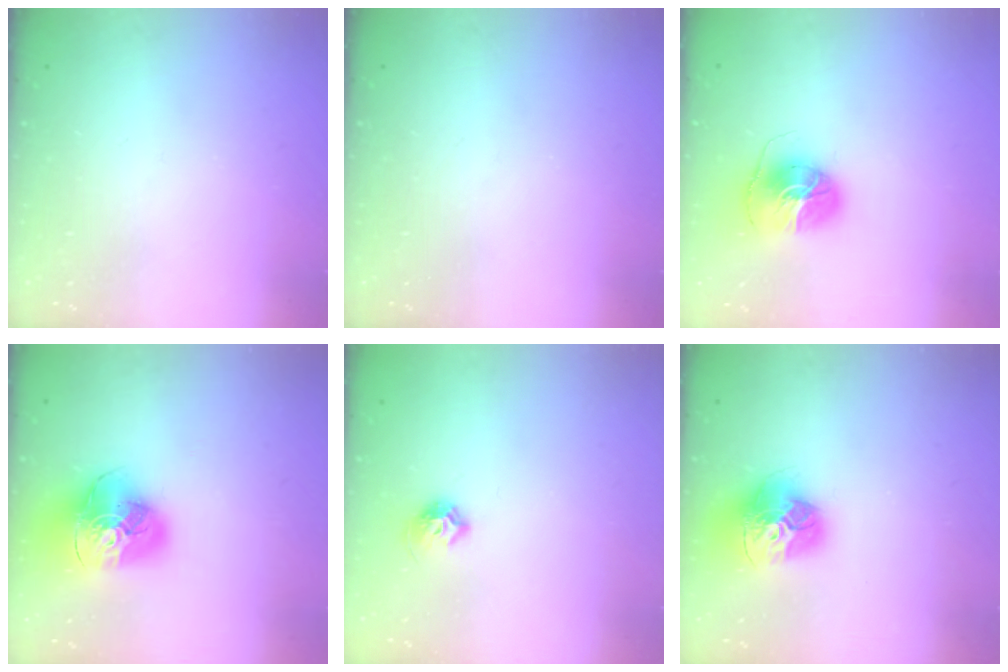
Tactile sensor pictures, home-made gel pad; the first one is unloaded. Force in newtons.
{"total": 0.0}
{"total": 8.6, "press": 8.6, "slide": 0.9}
{"total": 19.0, "press": 18.8, "slide": 2.2}
{"total": 7.0, "press": 6.9, "slide": 0.8}
{"total": 16.9, "press": 16.8, "slide": 1.7}